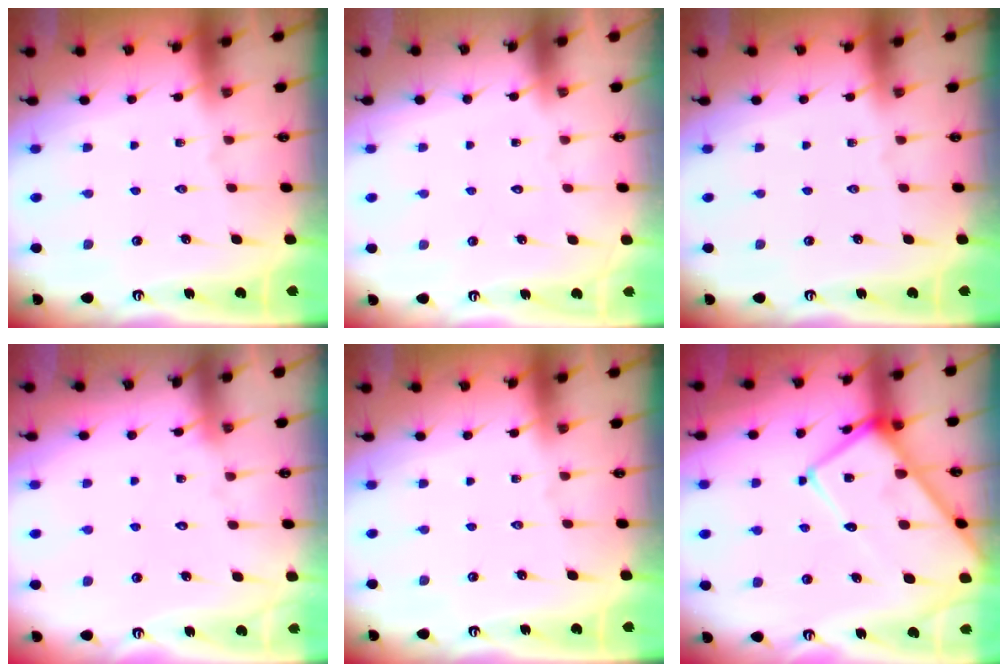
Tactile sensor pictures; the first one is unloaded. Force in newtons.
{"total": 1.6, "press": 1.6, "slide": 0.1}
{"total": 0.0}
{"total": 3.1, "press": 3.1, "slide": 0.2}
{"total": 0.0}
{"total": 14.8, "press": 14.7, "slide": 1.4}